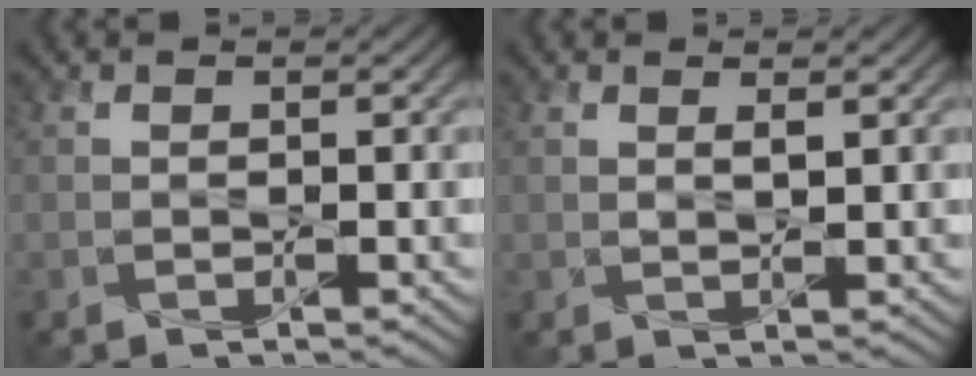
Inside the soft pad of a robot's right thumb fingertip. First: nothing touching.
{"total": 1.1, "force": [0.7, 0.2, 0.9], "torque": [-0.020, -0.001, 0.014]}